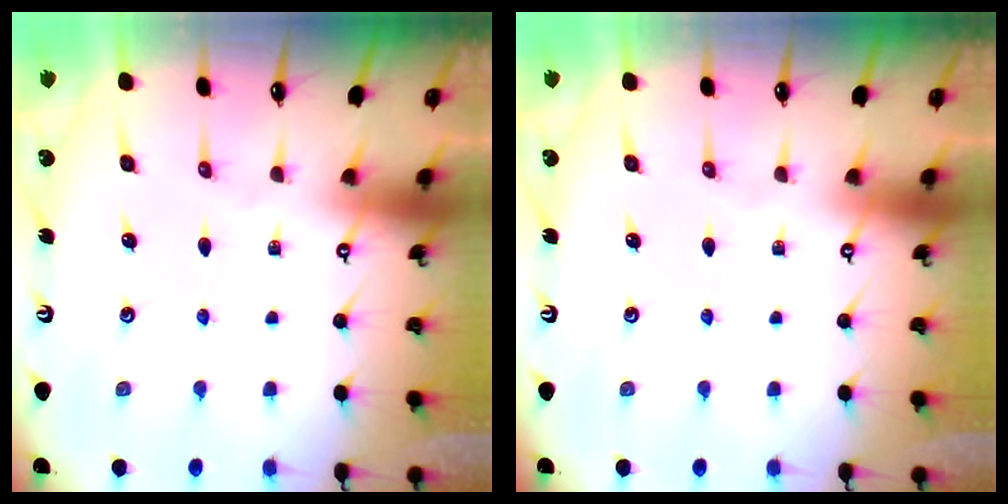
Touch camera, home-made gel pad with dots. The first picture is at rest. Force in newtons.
{"total": 0.0}